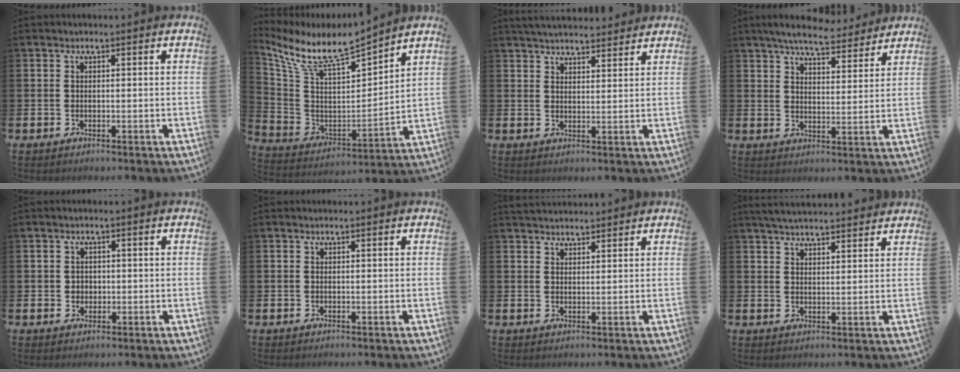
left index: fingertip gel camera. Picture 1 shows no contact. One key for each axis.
{"total": 8.7, "fx": 8.0, "fy": 1.1, "fz": 3.3, "tx": -0.106, "ty": -0.063, "tz": 0.133}
{"total": 4.1, "fx": 4.1, "fy": 0.6, "fz": 0.3, "tx": -0.015, "ty": -0.017, "tz": 0.074}
{"total": 6.8, "fx": 6.4, "fy": 1.2, "fz": 1.9, "tx": -0.048, "ty": -0.036, "tz": 0.112}
{"total": 1.6, "fx": 0.3, "fy": 1.5, "fz": 0.4, "tx": 0.010, "ty": 0.001, "tz": -0.001}
{"total": 0.0}
{"total": 2.6, "fx": 2.5, "fy": 0.6, "fz": 0.1, "tx": 0.002, "ty": -0.011, "tz": 0.045}
{"total": 4.1, "fx": 4.0, "fy": 0.4, "fz": 0.8, "tx": -0.021, "ty": -0.015, "tz": 0.074}